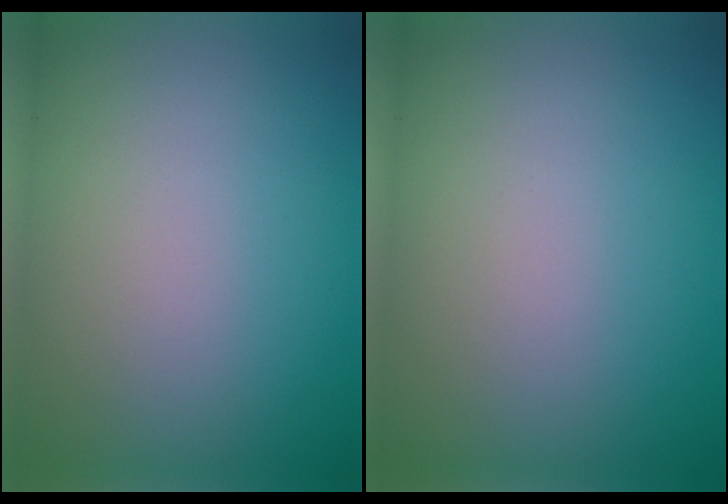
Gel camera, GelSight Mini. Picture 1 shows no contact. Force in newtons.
{"total": 0.0}